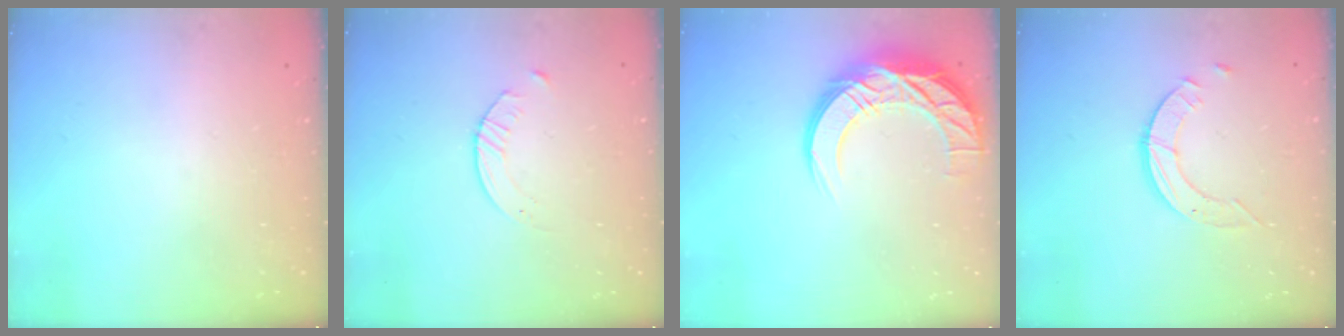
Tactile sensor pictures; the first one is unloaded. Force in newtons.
{"total": 2.8, "press": 2.7, "slide": 0.3}
{"total": 15.9, "press": 15.9, "slide": 1.2}
{"total": 3.7, "press": 3.6, "slide": 0.4}